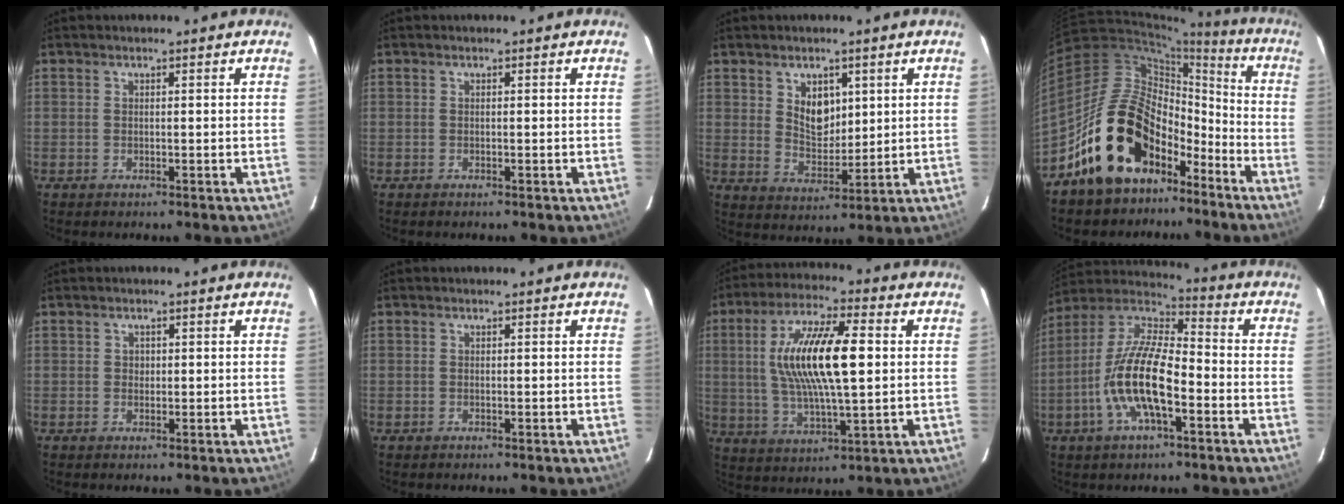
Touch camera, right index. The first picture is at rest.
{"total": 0.0}
{"total": 6.9, "force": [2.6, 4.6, 4.4], "torque": [-0.068, 0.000, 0.054]}
{"total": 18.6, "force": [-11.9, 11.5, 8.3], "torque": [-0.156, 0.039, -0.183]}
{"total": 1.0, "force": [0.0, 1.0, 0.1], "torque": [0.004, 0.002, 0.000]}
{"total": 0.0}
{"total": 16.5, "force": [2.2, 4.7, 15.7], "torque": [-0.296, 0.011, 0.043]}
{"total": 15.7, "force": [-5.2, 5.5, 13.7], "torque": [-0.277, -0.002, -0.106]}